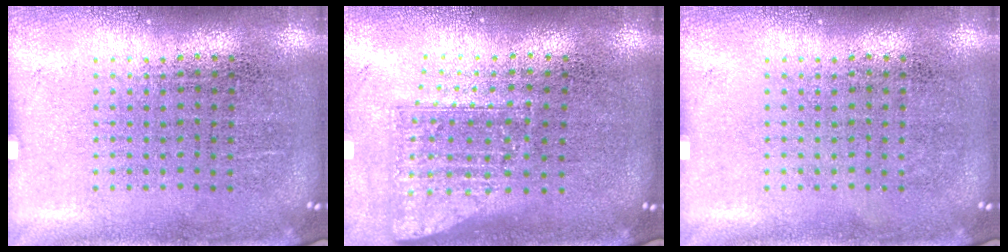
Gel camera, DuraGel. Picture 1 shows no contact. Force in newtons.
{"total": 1.6, "press": 1.2, "slide": 1.1}
{"total": 0.0}